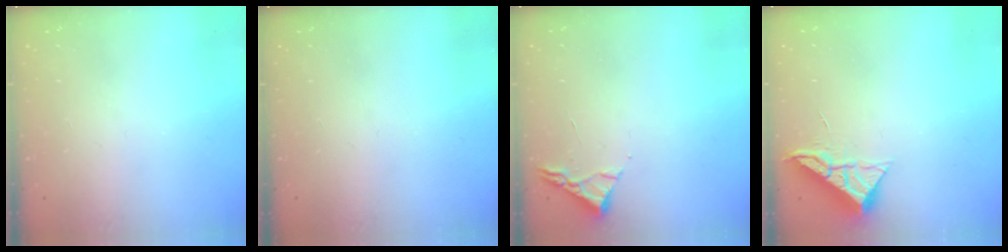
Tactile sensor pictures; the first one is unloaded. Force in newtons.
{"total": 0.0}
{"total": 3.0, "press": 2.9, "slide": 0.4}
{"total": 6.9, "press": 6.9, "slide": 0.5}